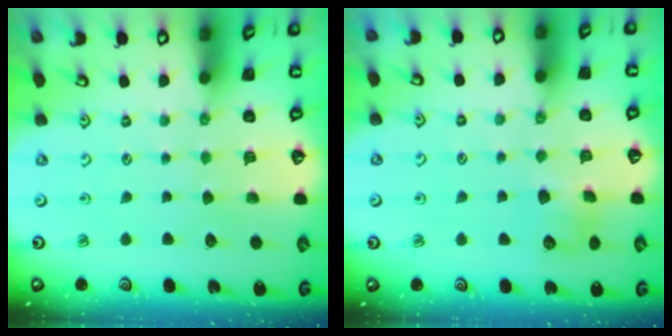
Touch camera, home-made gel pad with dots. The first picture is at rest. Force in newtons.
{"total": 6.3, "press": 6.3, "slide": 0.6}